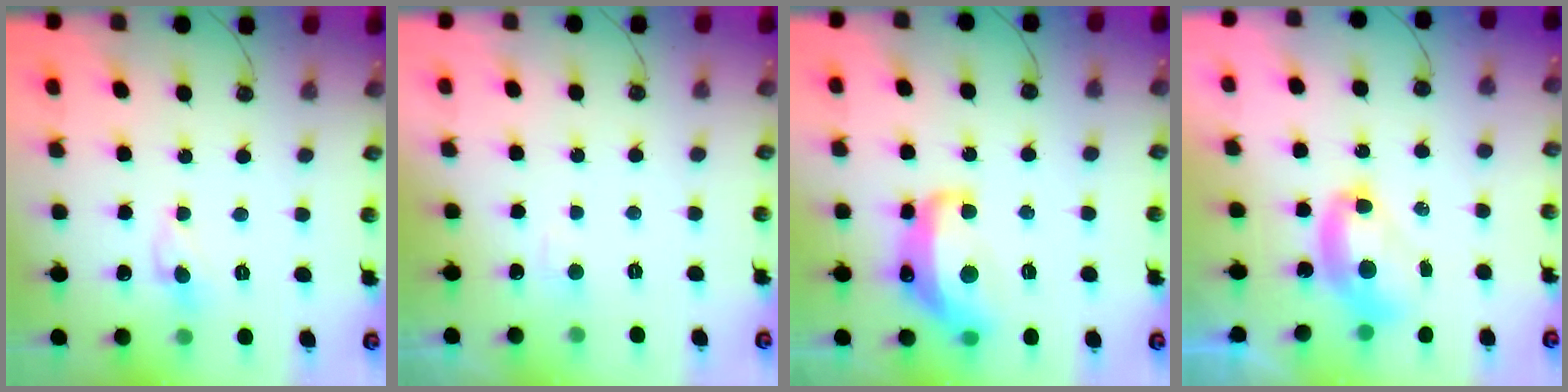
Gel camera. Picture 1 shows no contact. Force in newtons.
{"total": 1.8, "press": 1.7, "slide": 0.6}
{"total": 10.9, "press": 10.8, "slide": 0.8}
{"total": 3.1, "press": 3.1, "slide": 0.2}